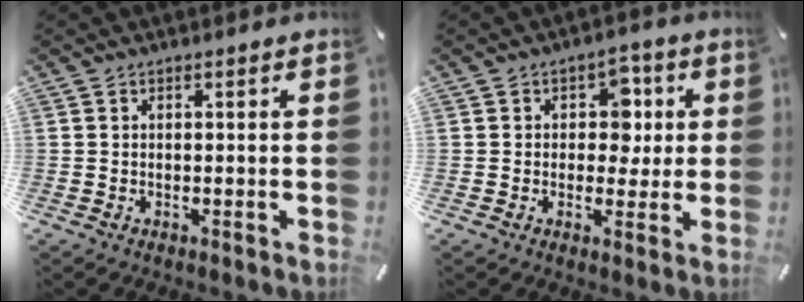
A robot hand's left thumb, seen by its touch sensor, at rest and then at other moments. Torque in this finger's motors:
{"motor_torque": [0.63, 0.60, 0.35, -0.08, 0.00]}